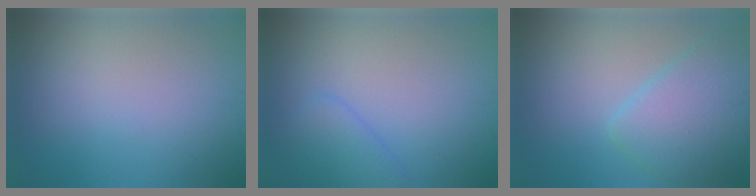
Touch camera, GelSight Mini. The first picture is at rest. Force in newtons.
{"total": 2.2, "press": 2.1, "slide": 0.2}
{"total": 5.2, "press": 5.2, "slide": 0.2}